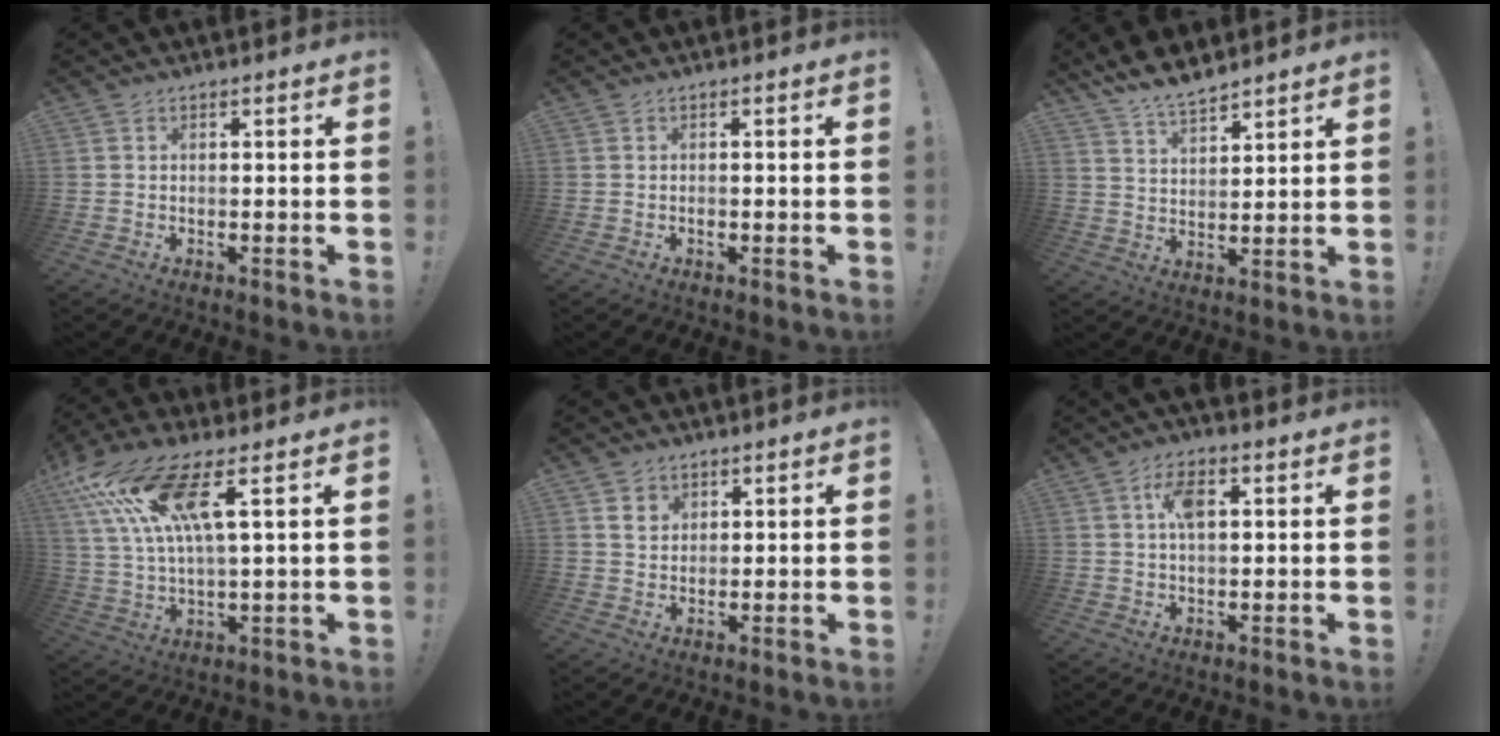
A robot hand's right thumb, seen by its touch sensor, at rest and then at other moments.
{"total": 0.7, "force": [-0.6, 0.3, 0.2], "torque": [-0.010, 0.002, -0.009]}
{"total": 8.0, "force": [7.1, 2.3, 3.0], "torque": [-0.068, -0.039, 0.137]}
{"total": 15.2, "force": [7.5, 4.1, 12.5], "torque": [-0.251, -0.018, 0.127]}
{"total": 4.4, "force": [2.3, 3.5, 1.2], "torque": [-0.010, -0.008, 0.040]}
{"total": 7.0, "force": [1.8, 3.8, 5.6], "torque": [-0.092, 0.004, 0.030]}